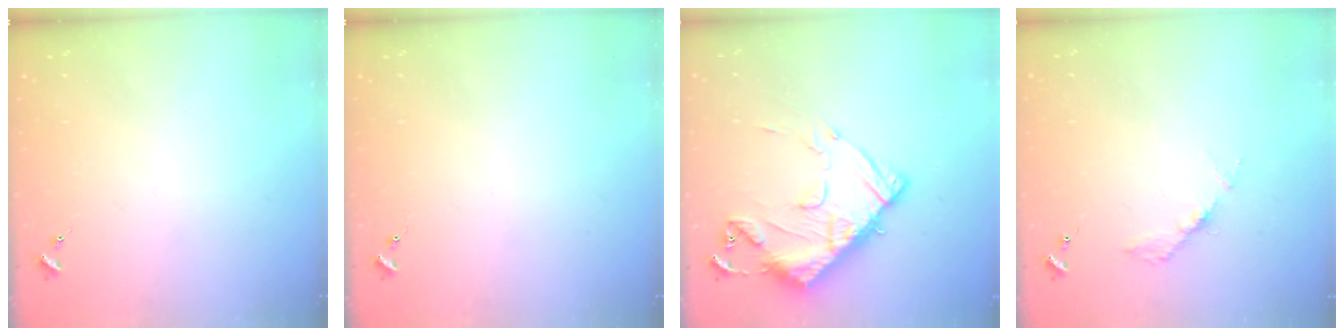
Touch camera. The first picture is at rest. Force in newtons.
{"total": 0.0}
{"total": 14.8, "press": 14.7, "slide": 1.5}
{"total": 3.6, "press": 3.6, "slide": 0.5}